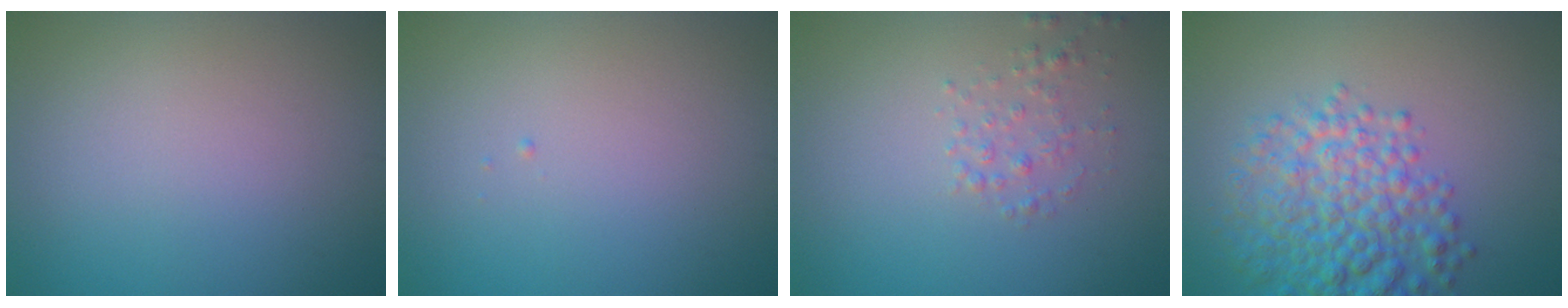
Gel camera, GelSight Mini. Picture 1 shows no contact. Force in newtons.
{"total": 0.0}
{"total": 1.4, "press": 1.4, "slide": 0.0}
{"total": 6.9, "press": 6.9, "slide": 0.3}